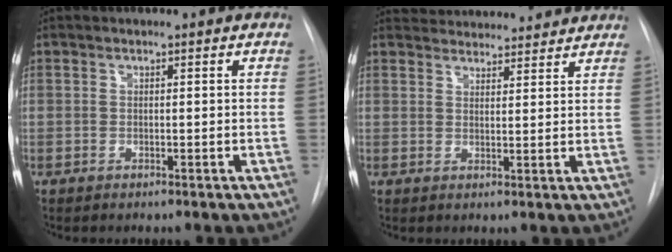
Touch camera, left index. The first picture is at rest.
{"total": 11.7, "force": [11.3, 2.4, 2.3], "torque": [-0.025, 0.028, 0.146]}